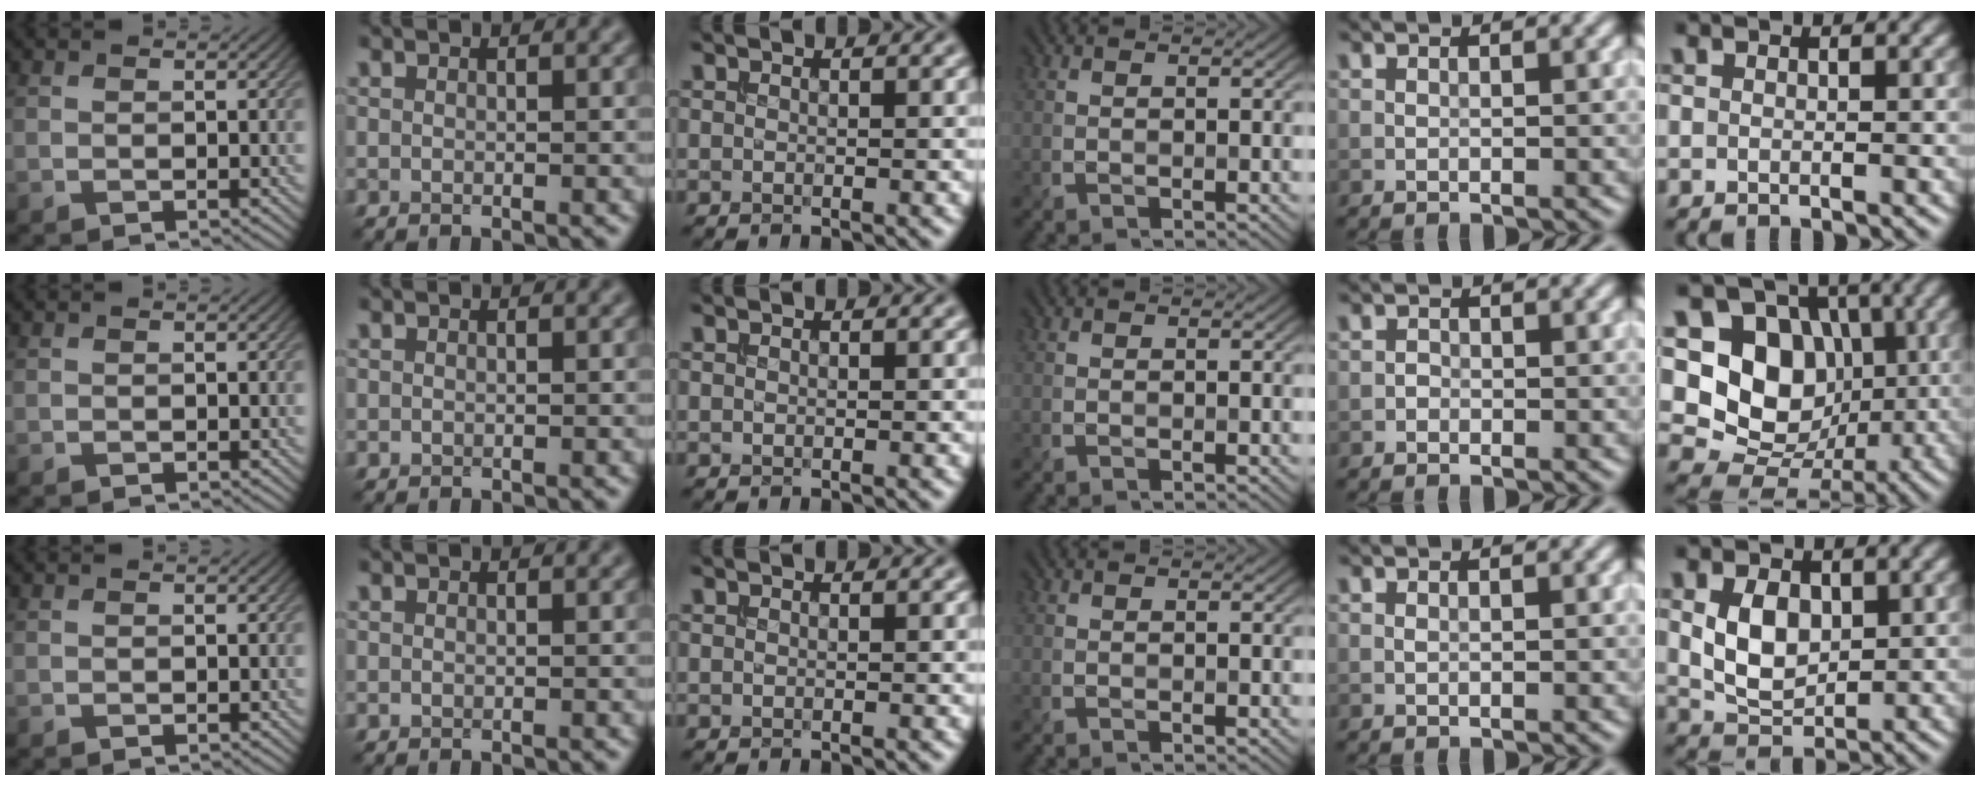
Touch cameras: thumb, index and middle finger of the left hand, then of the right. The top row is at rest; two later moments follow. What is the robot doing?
{"motion": "insert", "object": "drawer"}